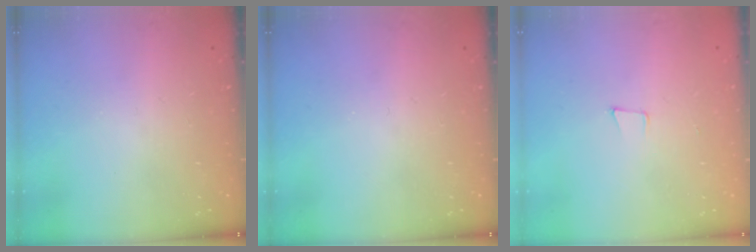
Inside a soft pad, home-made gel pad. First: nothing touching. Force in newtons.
{"total": 0.0}
{"total": 4.6, "press": 3.6, "slide": 2.9}